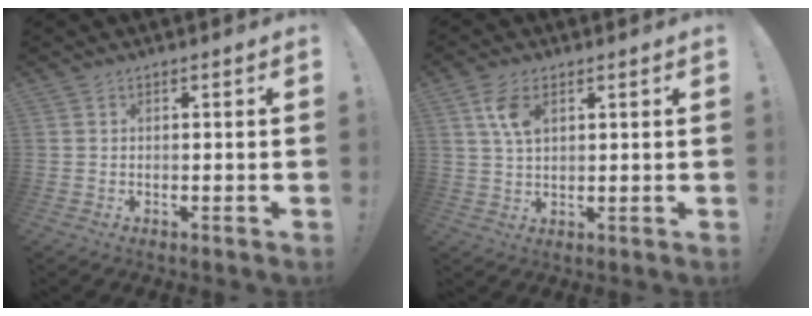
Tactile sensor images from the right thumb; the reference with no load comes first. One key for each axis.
{"total": 6.7, "fx": 2.8, "fy": 3.5, "fz": 5.0, "tx": -0.100, "ty": -0.006, "tz": 0.051}